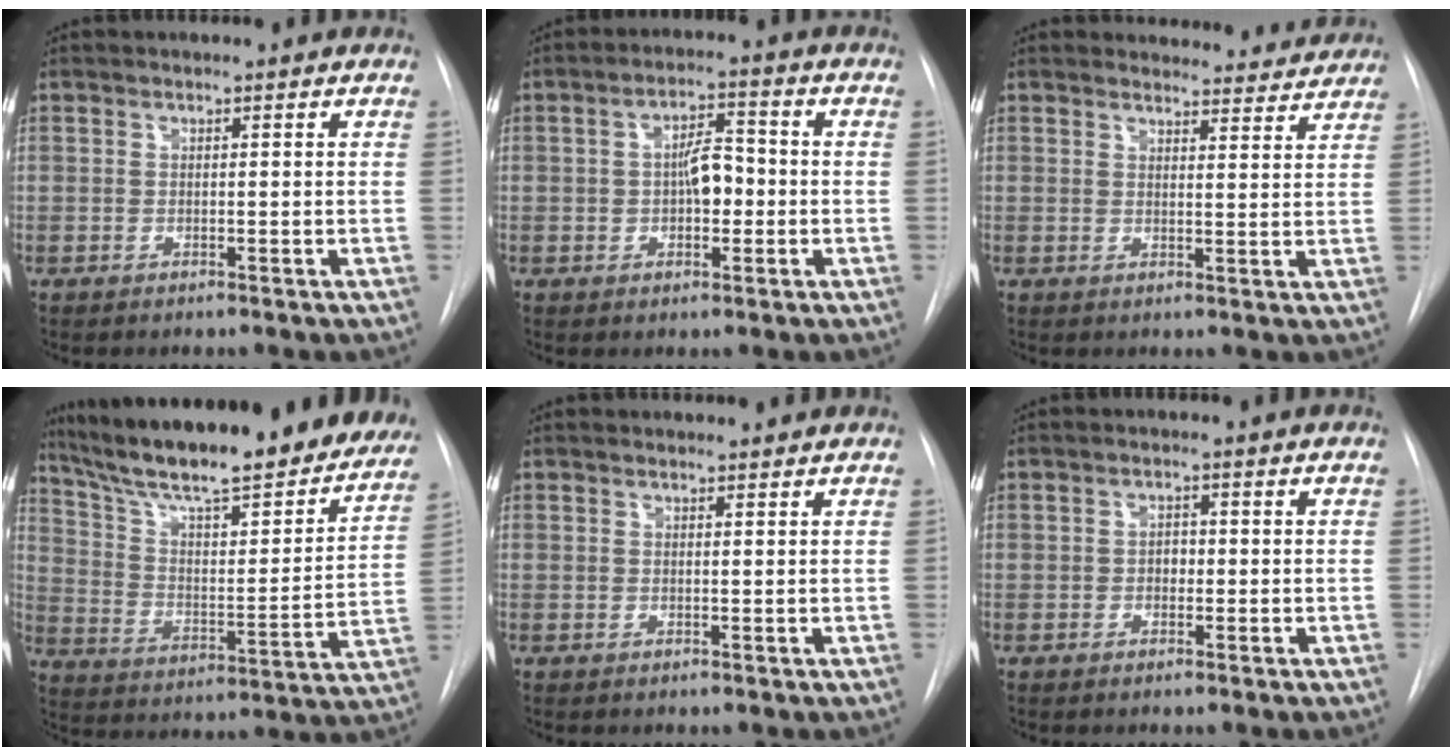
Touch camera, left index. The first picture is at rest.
{"total": 5.3, "force": [-0.4, 2.5, 4.6], "torque": [-0.077, 0.013, -0.008]}
{"total": 10.2, "force": [9.9, 2.6, 0.3], "torque": [0.030, -0.007, 0.094]}
{"total": 31.2, "force": [26.5, 5.6, 15.4], "torque": [-0.244, -0.047, 0.363]}
{"total": 3.1, "force": [3.0, 0.5, 0.4], "torque": [-0.011, 0.015, 0.036]}
{"total": 1.3, "force": [-0.2, 1.0, 0.8], "torque": [-0.011, 0.004, -0.004]}